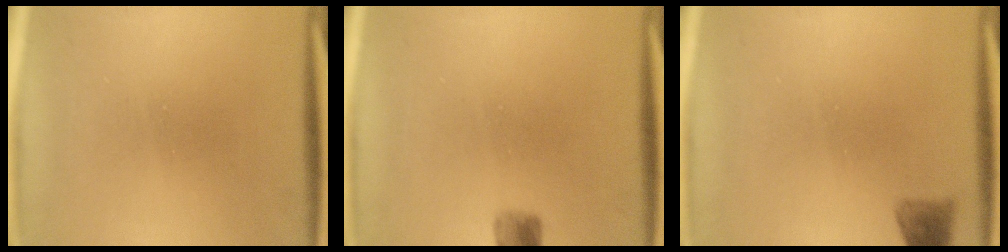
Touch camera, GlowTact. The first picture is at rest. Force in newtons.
{"total": 2.4}
{"total": 2.0}